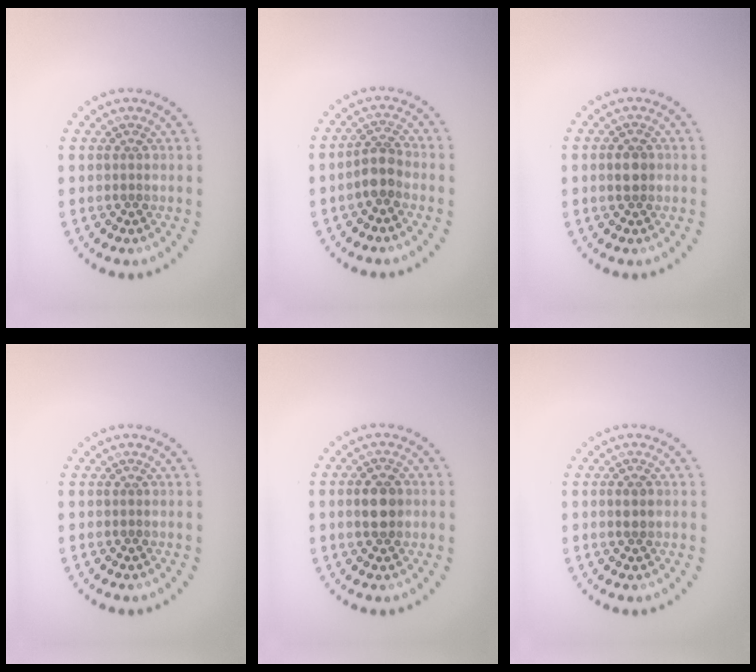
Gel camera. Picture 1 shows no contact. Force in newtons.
{"total": 2.4, "press": 2.0, "slide": 1.3}
{"total": 1.7, "press": 1.7, "slide": 0.1}
{"total": 0.0}
{"total": 3.3, "press": 3.3, "slide": 0.1}
{"total": 1.3, "press": 1.3, "slide": 0.2}